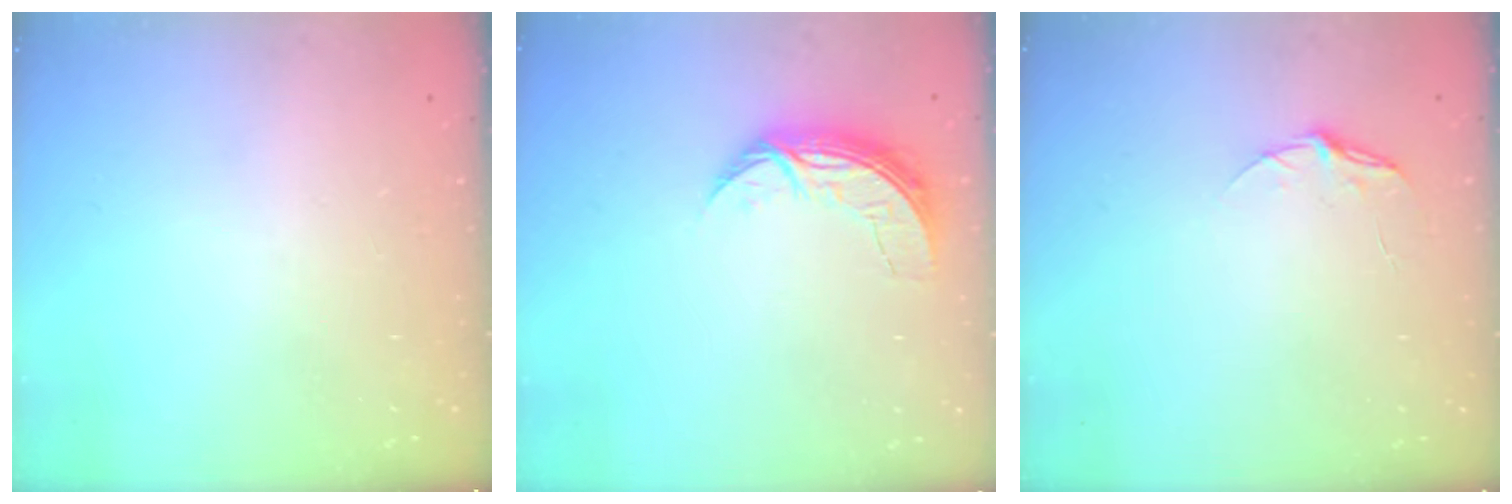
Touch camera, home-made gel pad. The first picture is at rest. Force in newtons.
{"total": 7.1, "press": 7.1, "slide": 0.6}
{"total": 5.3, "press": 5.2, "slide": 0.6}